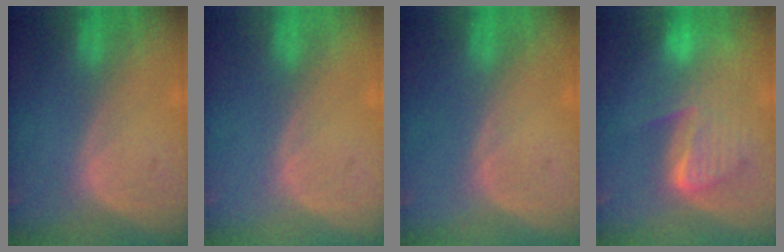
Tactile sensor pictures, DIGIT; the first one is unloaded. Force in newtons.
{"total": 0.0}
{"total": 0.0}
{"total": 10.0, "press": 8.7, "slide": 5.0}